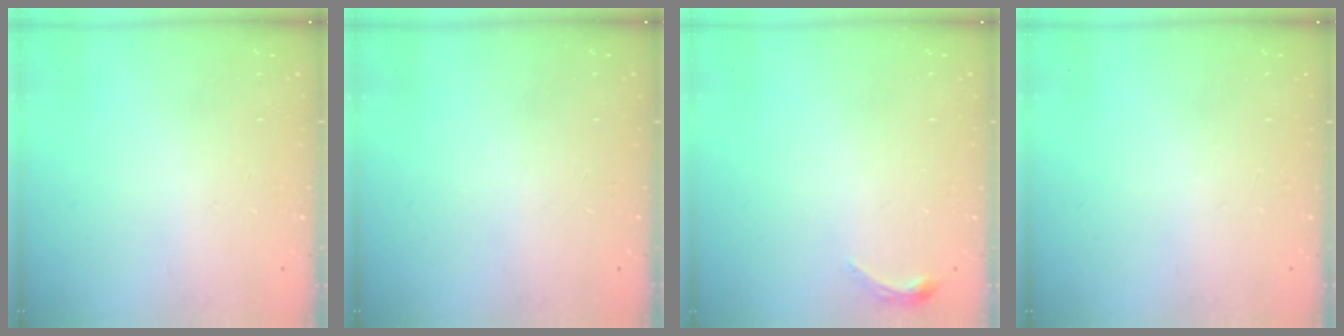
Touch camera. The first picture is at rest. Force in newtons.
{"total": 0.0}
{"total": 3.4, "press": 3.3, "slide": 0.6}
{"total": 0.0}